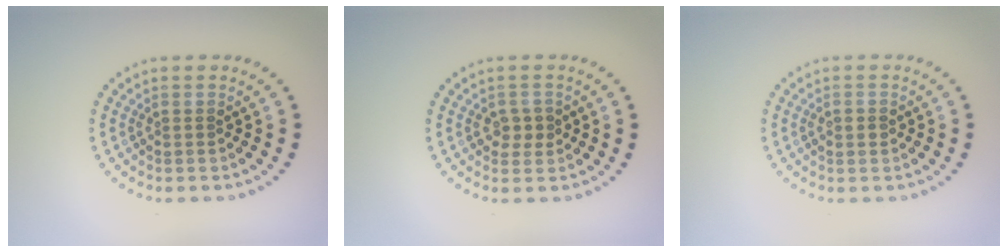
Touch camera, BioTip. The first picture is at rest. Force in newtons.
{"total": 1.8, "press": 1.8, "slide": 0.3}
{"total": 1.3, "press": 1.3, "slide": 0.2}